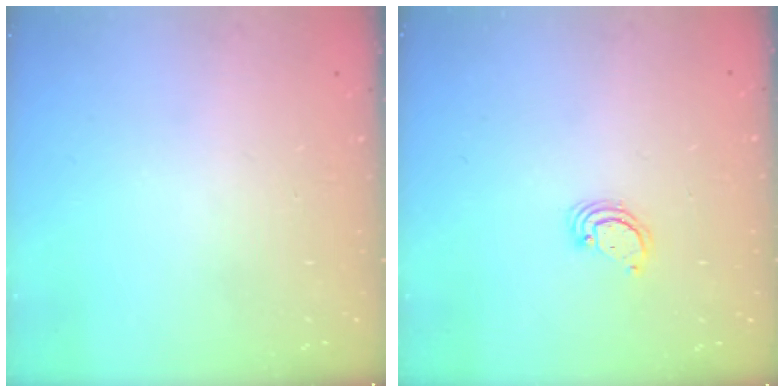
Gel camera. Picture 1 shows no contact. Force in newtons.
{"total": 2.3, "press": 2.3, "slide": 0.1}